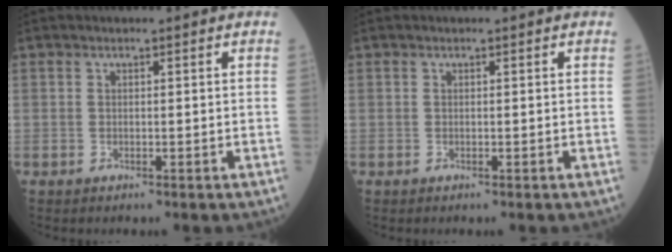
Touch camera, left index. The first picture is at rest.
{"total": 0.0}